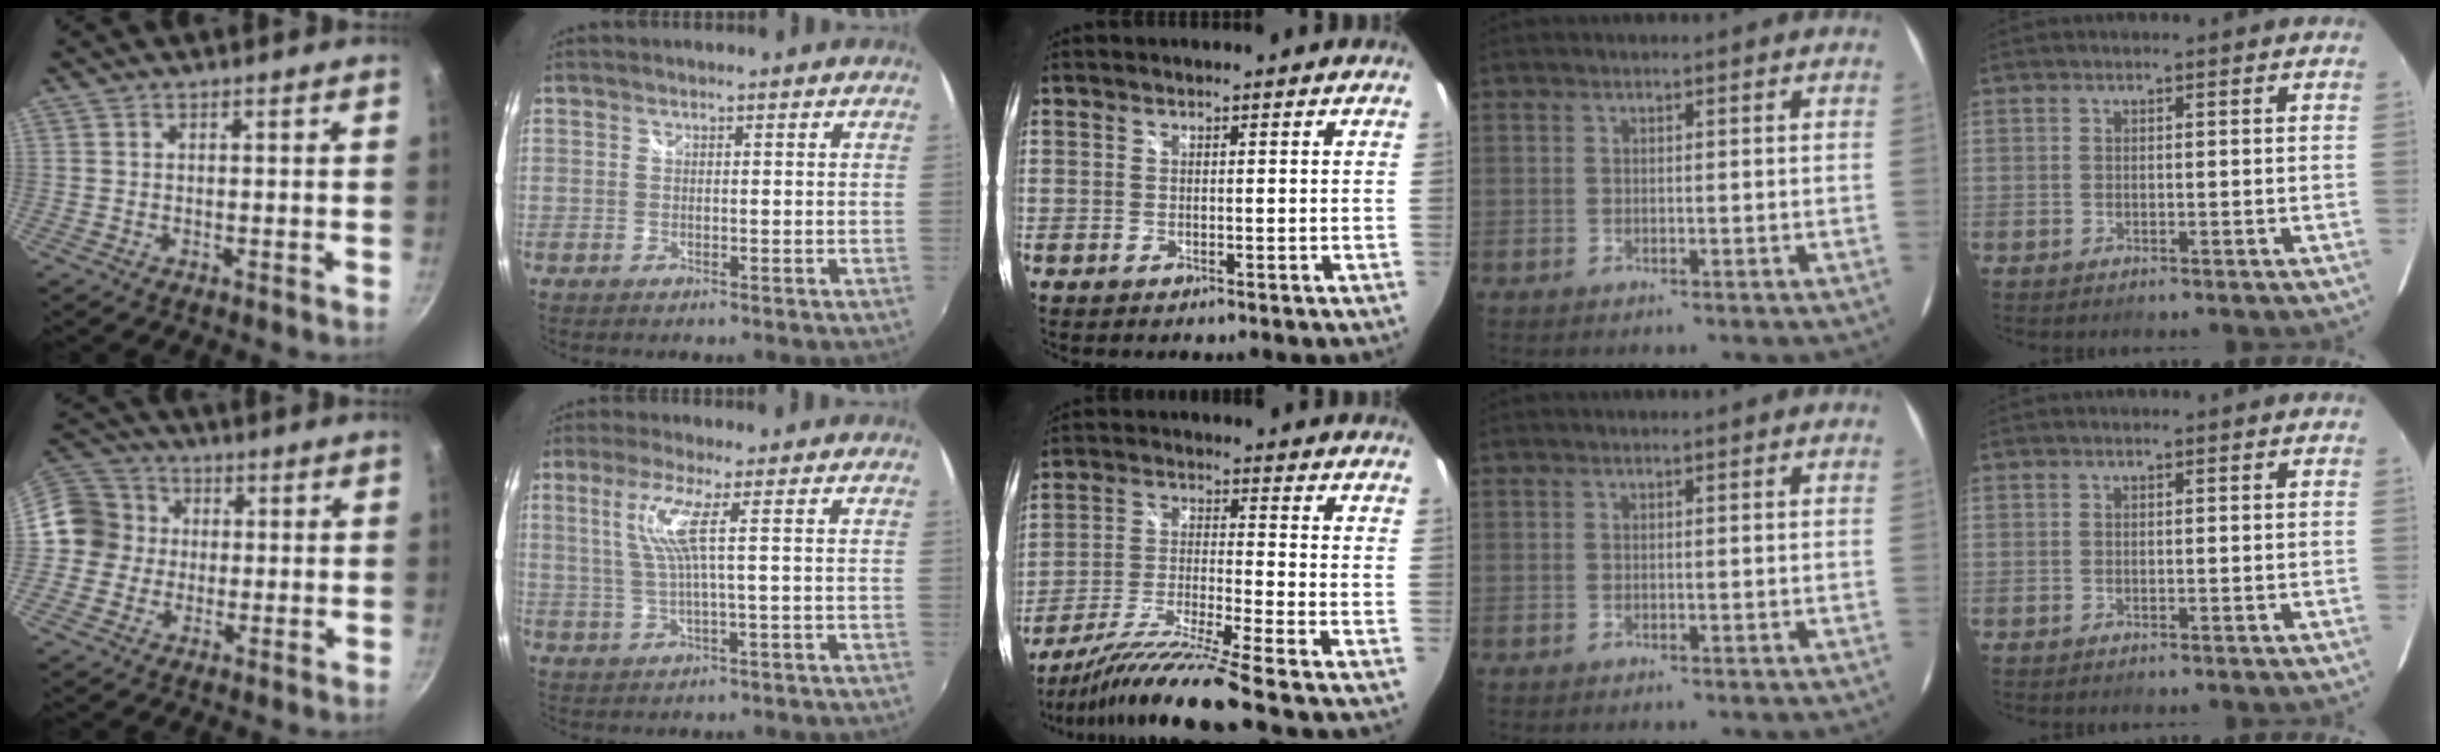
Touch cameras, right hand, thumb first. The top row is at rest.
{"thumb": {"total": 10.6, "force": [0.3, 10.1, 3.3], "torque": [-0.028, 0.027, -0.016]}, "index": {"total": 5.8, "force": [1.5, -0.8, 5.6], "torque": [-0.105, 0.000, 0.039]}, "middle": {"total": 13.1, "force": [-10.7, -2.4, 7.1], "torque": [-0.144, -0.023, -0.196]}}